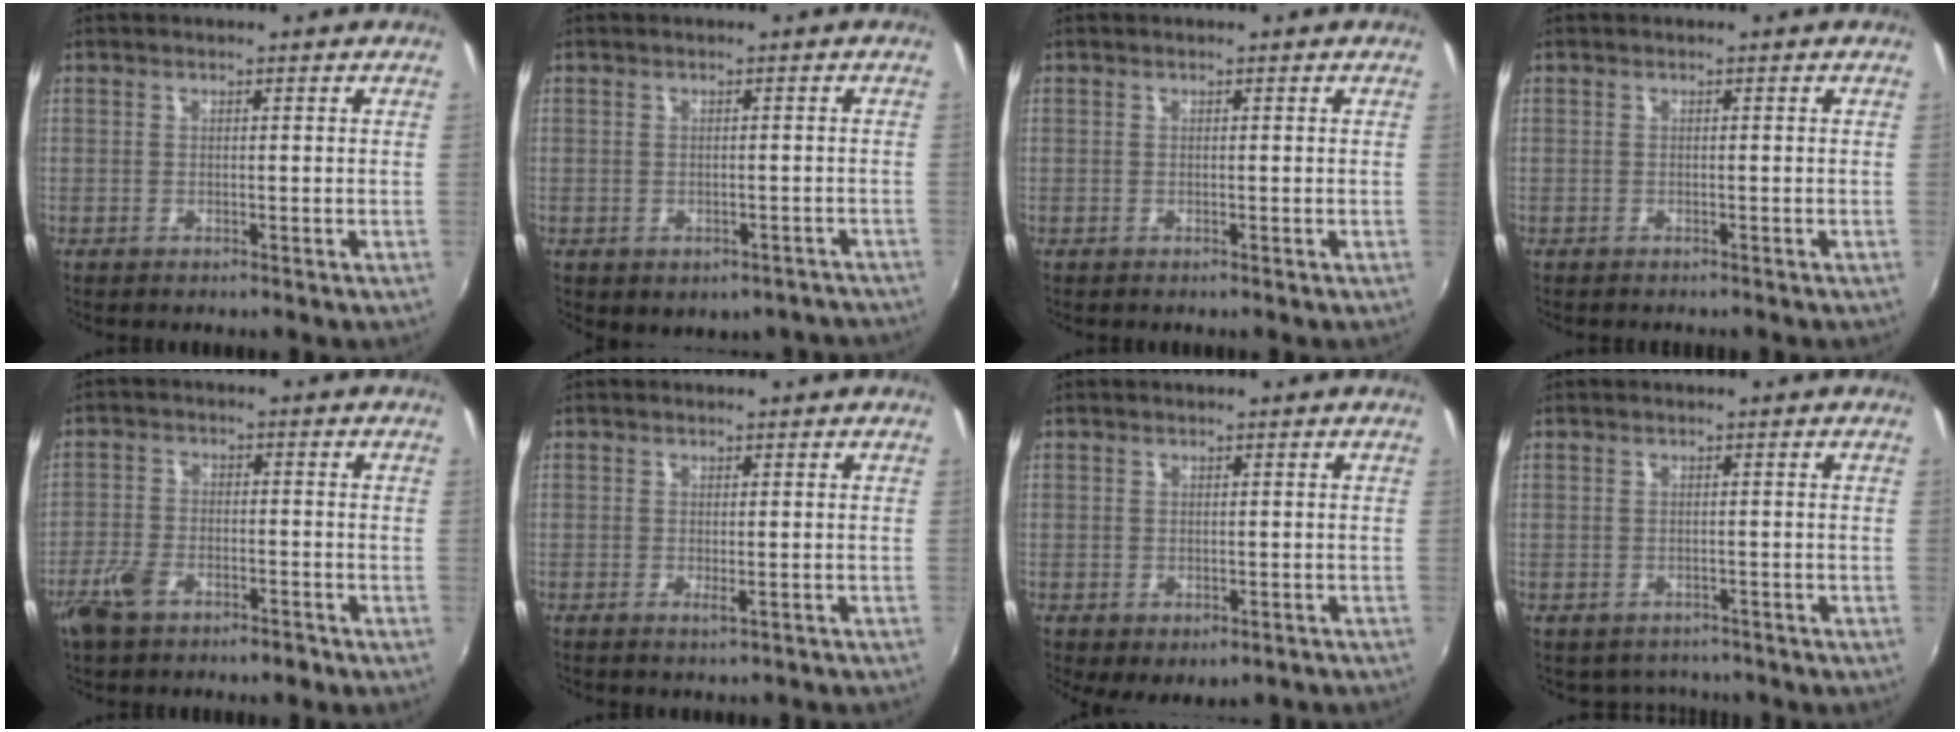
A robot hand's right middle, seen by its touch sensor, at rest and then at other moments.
{"total": 6.5, "force": [-4.5, 4.1, 2.3], "torque": [-0.036, 0.006, -0.034]}
{"total": 0.0}
{"total": 0.8, "force": [-0.7, 0.2, 0.2], "torque": [-0.005, -0.005, -0.012]}
{"total": 7.1, "force": [-4.9, 3.4, 3.9], "torque": [-0.094, -0.004, -0.092]}
{"total": 1.3, "force": [-0.9, 0.1, 0.9], "torque": [-0.013, -0.003, -0.013]}
{"total": 3.8, "force": [-1.5, 2.9, 2.0], "torque": [-0.035, -0.016, -0.016]}
{"total": 3.5, "force": [-3.0, 1.8, 0.3], "torque": [-0.012, -0.012, -0.041]}